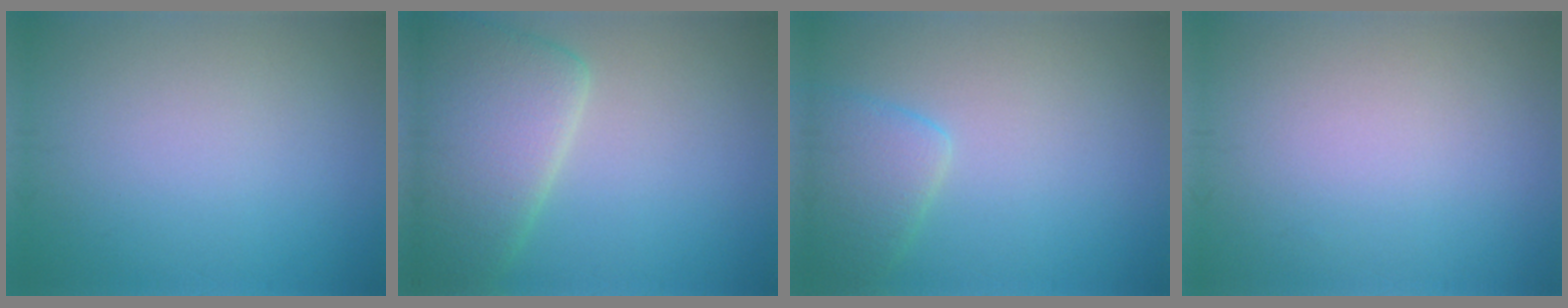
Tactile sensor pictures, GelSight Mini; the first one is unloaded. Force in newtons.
{"total": 7.4, "press": 7.4, "slide": 0.7}
{"total": 3.3, "press": 3.2, "slide": 0.2}
{"total": 0.0}